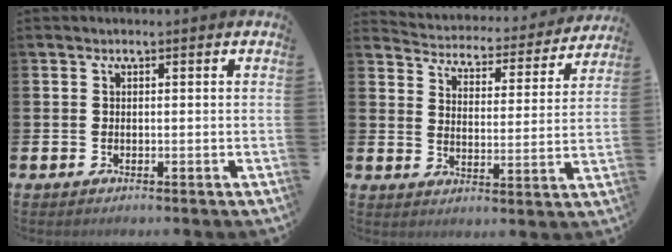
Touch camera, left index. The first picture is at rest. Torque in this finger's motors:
{"motor_torque": [0.62, -1.52, 0.19, 0.01]}